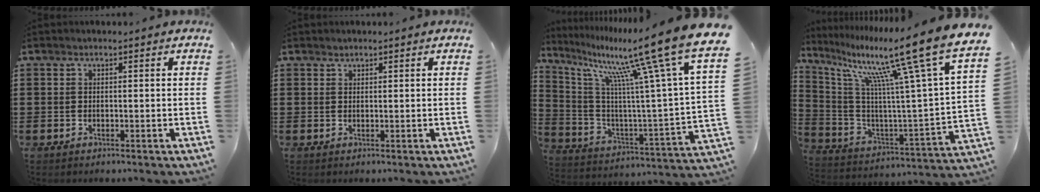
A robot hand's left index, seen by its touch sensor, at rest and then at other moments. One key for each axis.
{"total": 0.7, "fx": 0.7, "fy": 0.3, "fz": 0.0, "tx": -0.002, "ty": 0.000, "tz": 0.014}
{"total": 16.5, "fx": 12.2, "fy": 1.6, "fz": 11.0, "tx": -0.216, "ty": -0.092, "tz": 0.190}
{"total": 16.7, "fx": 11.5, "fy": 1.3, "fz": 12.1, "tx": -0.232, "ty": -0.085, "tz": 0.174}